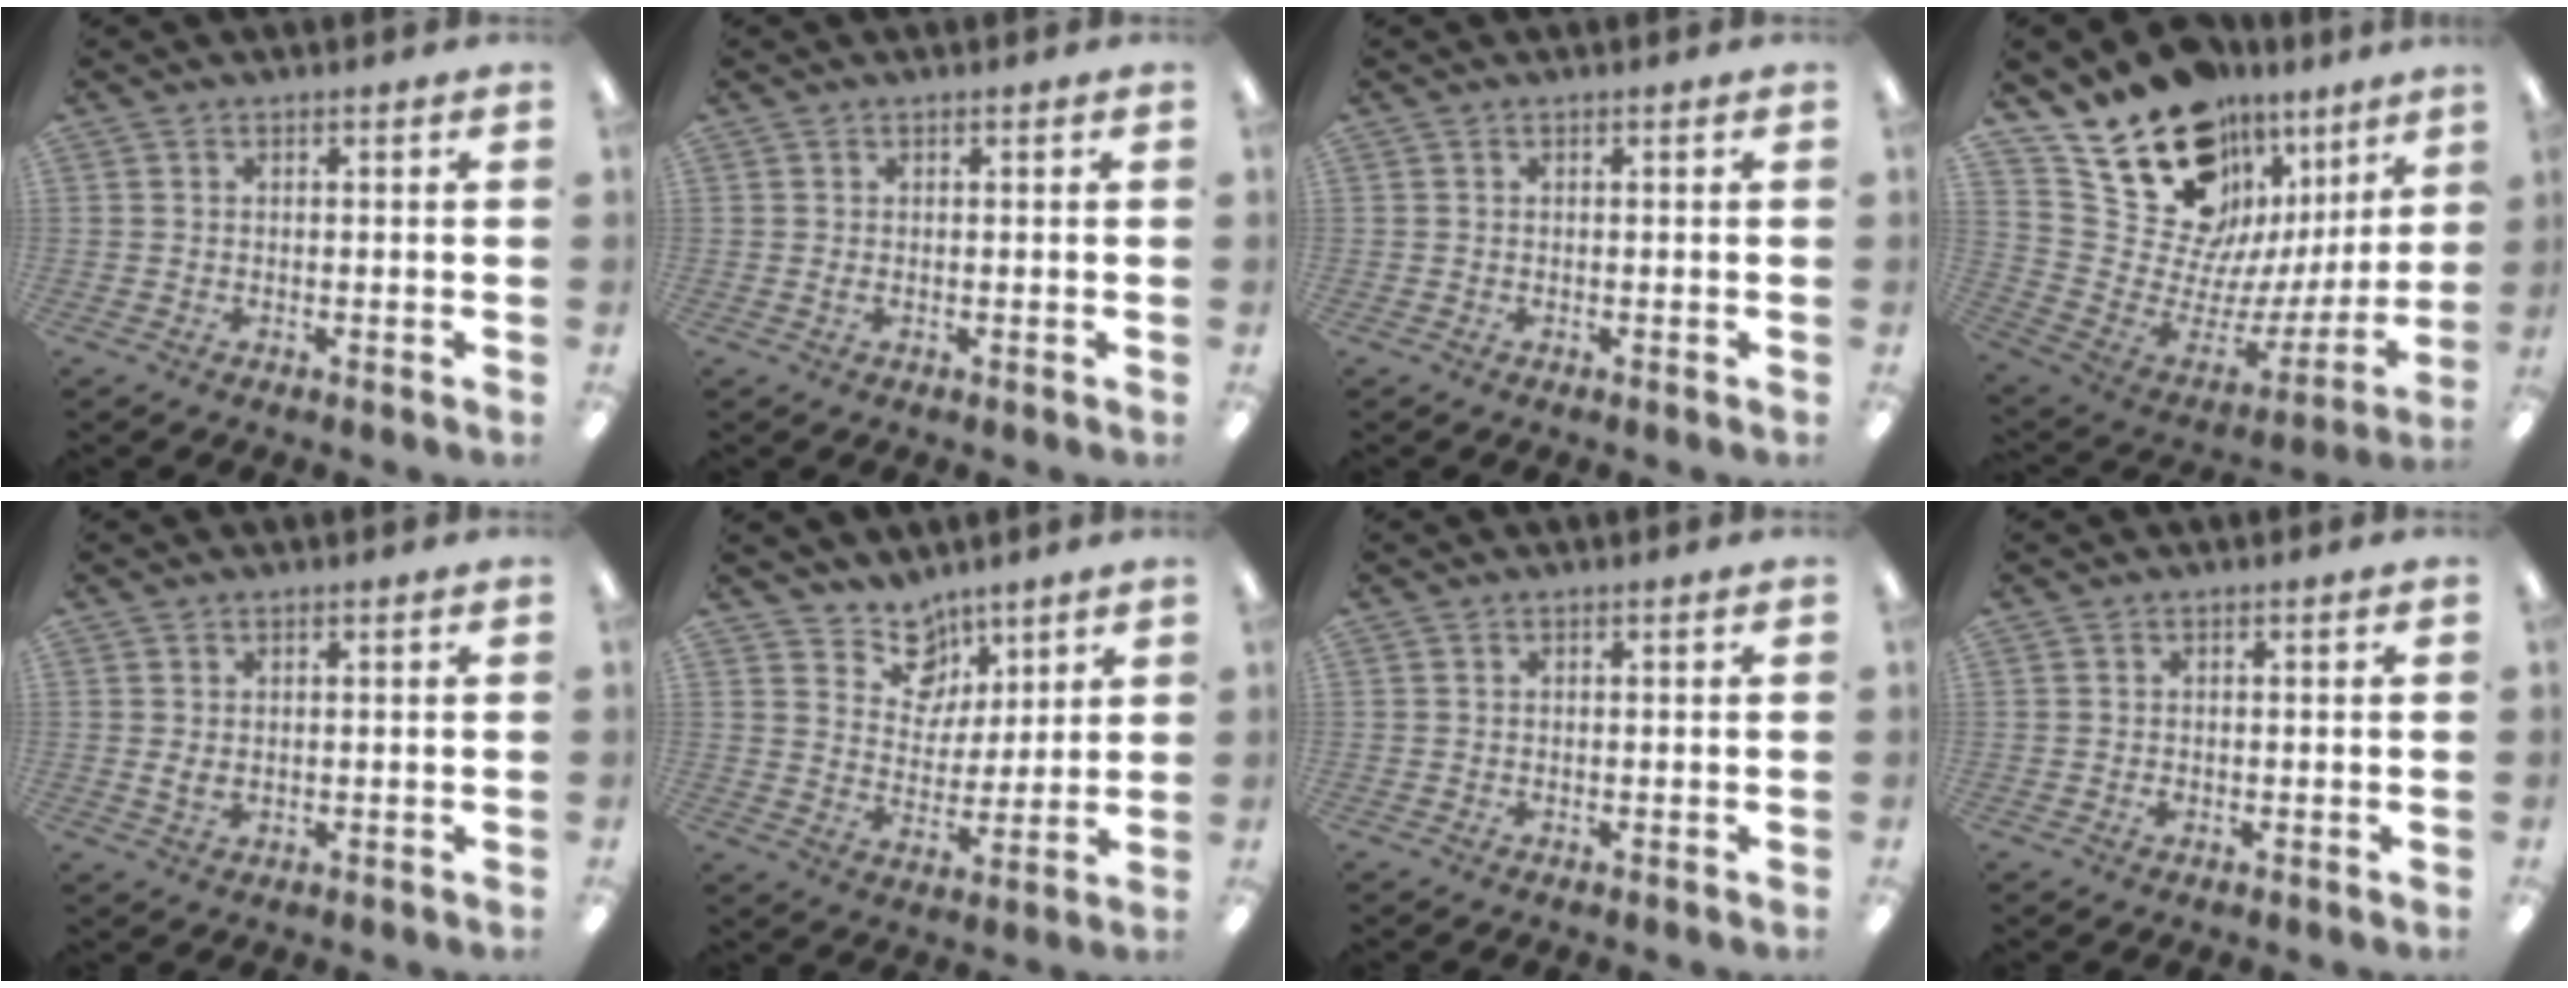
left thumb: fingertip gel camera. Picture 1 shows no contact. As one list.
[{"total": 0.8, "force": [0.0, 0.4, 0.7], "torque": [-0.006, -0.003, -0.002]}, {"total": 0.0}, {"total": 18.2, "force": [13.4, 10.8, 6.0], "torque": [-0.095, -0.125, 0.263]}, {"total": 2.3, "force": [0.4, 1.4, 1.8], "torque": [-0.027, -0.001, 0.006]}, {"total": 13.4, "force": [8.9, 9.2, 3.7], "torque": [-0.068, -0.066, 0.171]}, {"total": 0.0}, {"total": 0.6, "force": [-0.1, 0.4, 0.3], "torque": [-0.006, 0.001, -0.003]}]